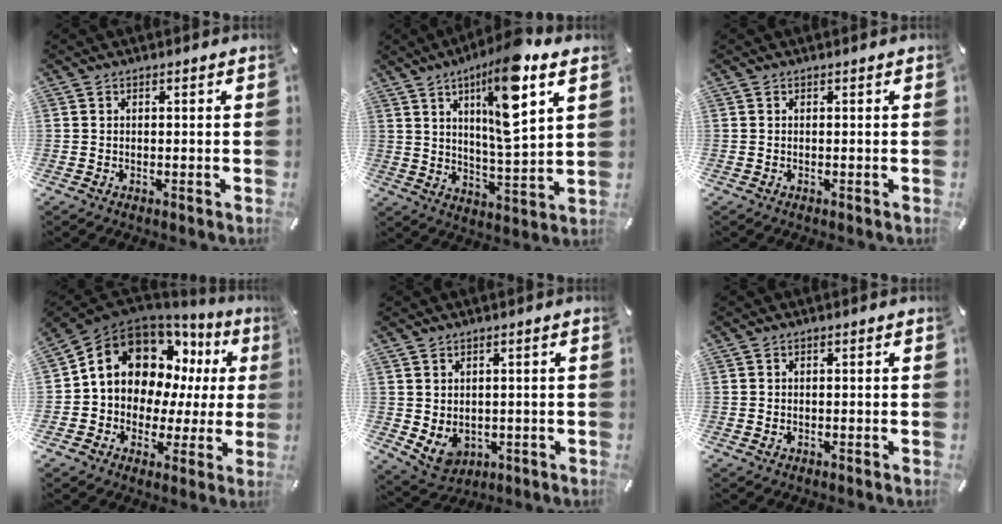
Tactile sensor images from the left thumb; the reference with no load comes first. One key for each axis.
{"total": 15.9, "fx": 7.7, "fy": 3.9, "fz": 13.4, "tx": -0.210, "ty": -0.030, "tz": 0.118}
{"total": 0.0}
{"total": 13.9, "fx": 6.4, "fy": 10.6, "fz": 6.2, "tx": -0.115, "ty": -0.047, "tz": 0.121}
{"total": 4.9, "fx": 0.4, "fy": 4.4, "fz": 2.3, "tx": -0.034, "ty": -0.010, "tz": 0.008}
{"total": 0.6, "fx": -0.1, "fy": 0.4, "fz": 0.4, "tx": -0.008, "ty": 0.001, "tz": -0.002}